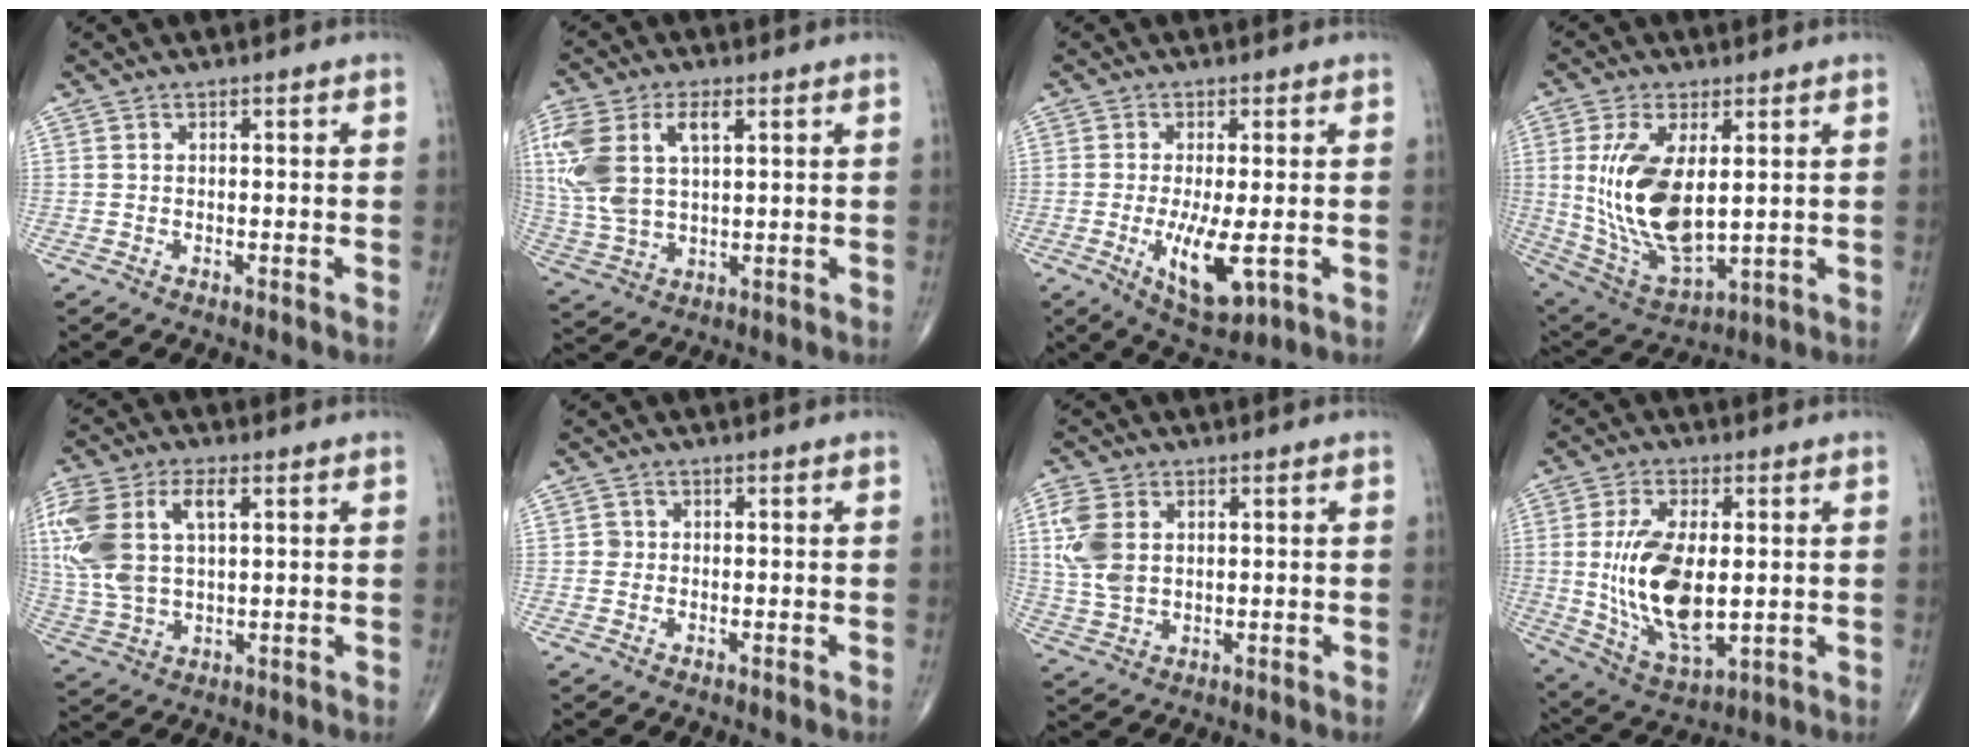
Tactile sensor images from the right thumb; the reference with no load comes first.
{"total": 15.2, "force": [4.6, 8.2, 11.9], "torque": [-0.271, 0.003, 0.094]}
{"total": 8.9, "force": [-1.8, 3.0, 8.2], "torque": [-0.146, -0.025, -0.021]}
{"total": 16.8, "force": [2.1, 8.1, 14.5], "torque": [-0.284, -0.021, 0.060]}
{"total": 17.0, "force": [4.5, 9.4, 13.5], "torque": [-0.317, 0.009, 0.087]}
{"total": 1.0, "force": [-0.1, 1.0, 0.2], "torque": [0.003, 0.003, -0.001]}
{"total": 8.5, "force": [1.9, 5.7, 6.0], "torque": [-0.130, -0.002, 0.044]}
{"total": 16.4, "force": [0.3, 8.0, 14.3], "torque": [-0.271, -0.020, 0.020]}